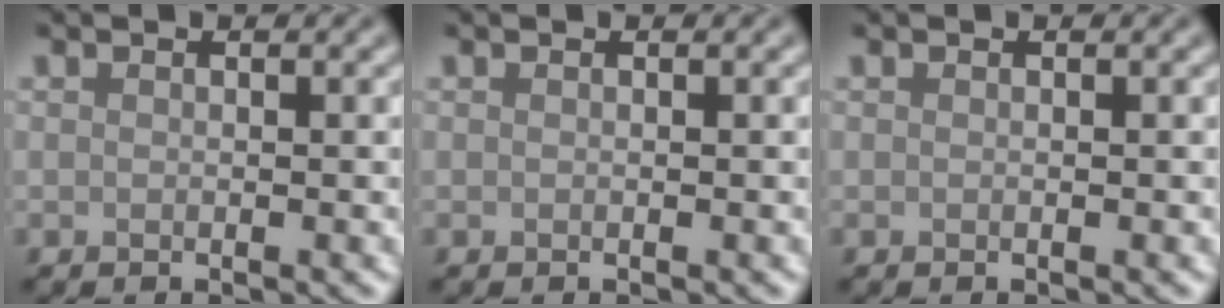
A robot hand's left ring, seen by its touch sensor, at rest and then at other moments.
{"total": 0.0}
{"total": 0.0}